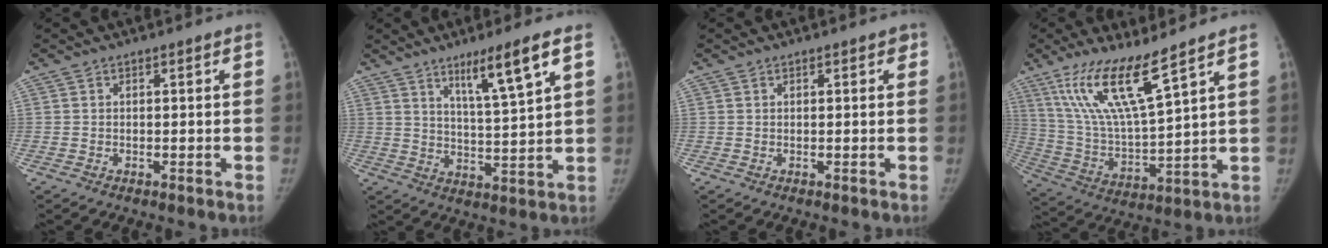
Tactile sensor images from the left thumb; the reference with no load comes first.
{"total": 9.6, "force": [5.5, 0.3, 7.9], "torque": [-0.134, -0.034, 0.096]}
{"total": 0.7, "force": [0.4, 0.4, 0.5], "torque": [0.004, 0.001, 0.000]}
{"total": 15.1, "force": [9.5, 2.1, 11.5], "torque": [-0.224, -0.056, 0.199]}